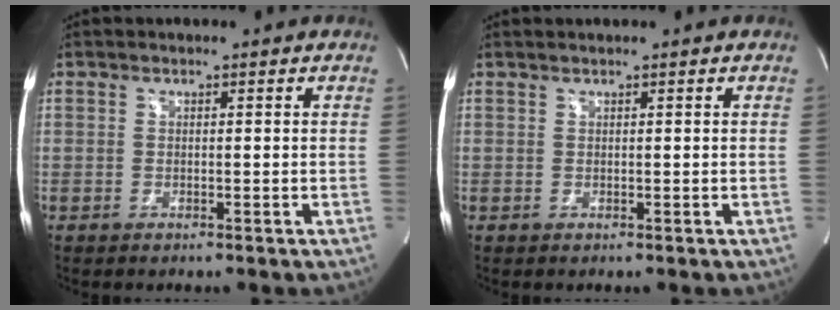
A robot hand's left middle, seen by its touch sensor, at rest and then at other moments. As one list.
[{"total": 0.7, "force": [0.6, -0.2, 0.3], "torque": [-0.011, 0.006, 0.016]}]